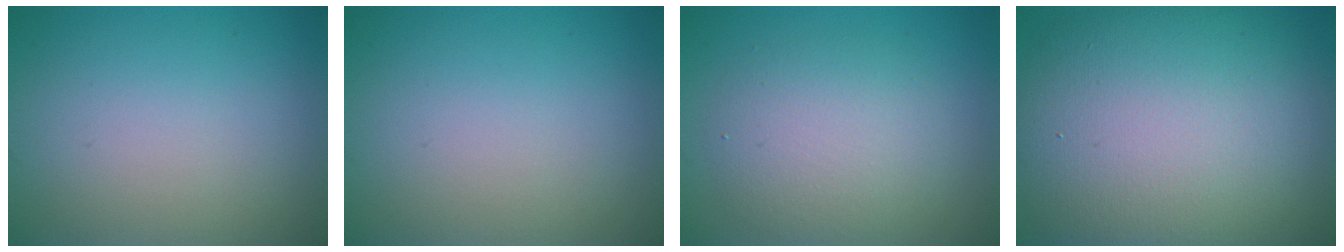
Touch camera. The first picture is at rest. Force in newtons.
{"total": 0.0}
{"total": 4.4, "press": 4.4, "slide": 0.1}
{"total": 15.6, "press": 15.6, "slide": 1.0}